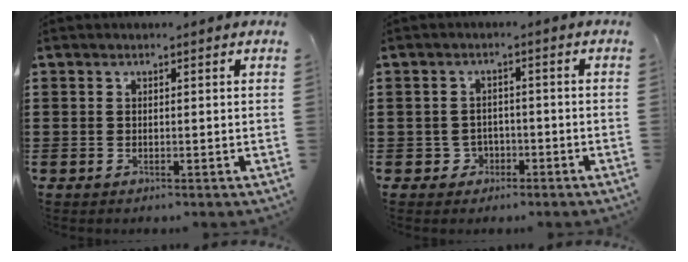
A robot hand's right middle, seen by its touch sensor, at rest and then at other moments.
{"total": 2.2, "force": [-1.3, 1.7, 0.4], "torque": [-0.017, 0.002, -0.032]}